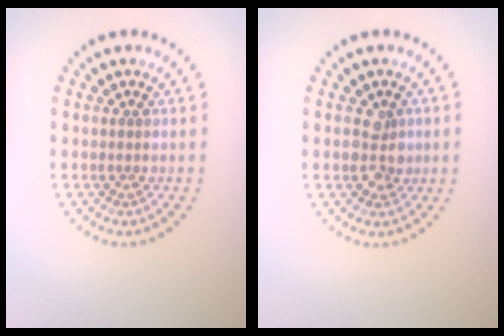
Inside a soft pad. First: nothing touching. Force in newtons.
{"total": 2.4, "press": 2.4, "slide": 0.5}